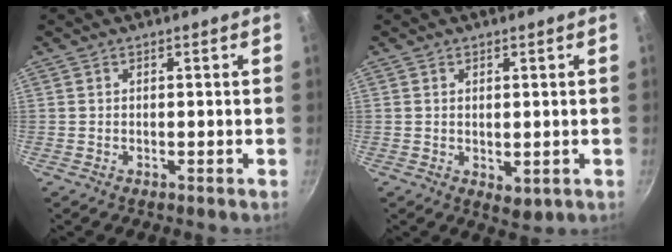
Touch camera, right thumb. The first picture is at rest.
{"total": 2.9, "force": [0.2, 1.7, 2.4], "torque": [-0.033, -0.010, 0.006]}